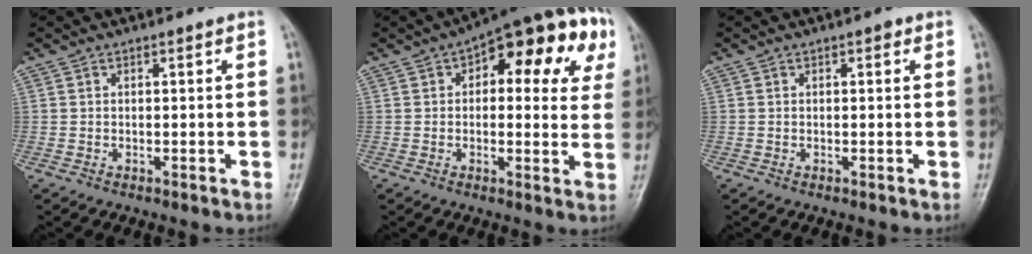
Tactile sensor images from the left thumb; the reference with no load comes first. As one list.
[{"total": 18.3, "force": [6.2, 8.9, 14.7], "torque": [-0.140, 0.021, 0.067]}, {"total": 0.6, "force": [0.3, 0.3, 0.3], "torque": [0.001, 0.001, -0.001]}]